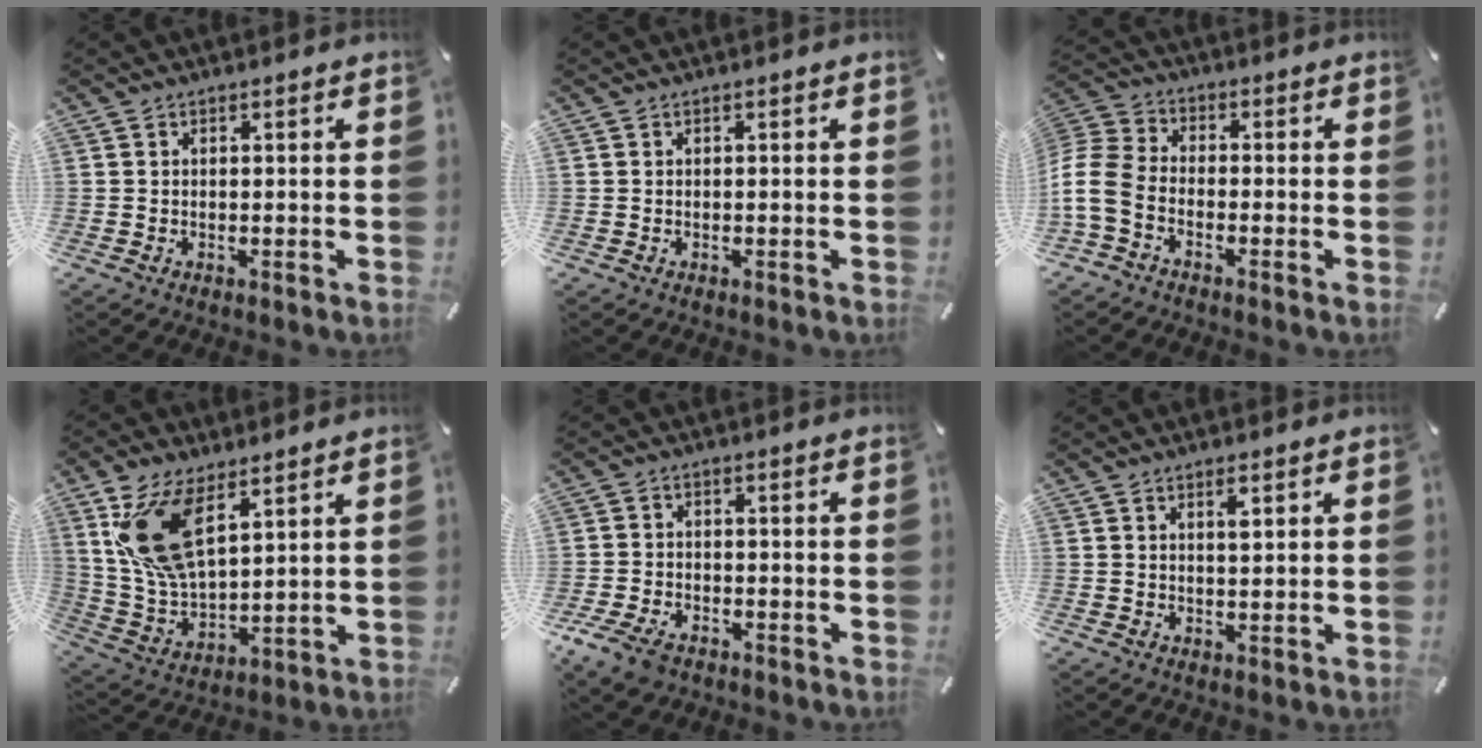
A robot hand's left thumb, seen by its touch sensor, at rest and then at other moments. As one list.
[{"total": 0.0}, {"total": 8.9, "force": [-4.2, 5.7, 5.5], "torque": [-0.130, 0.014, -0.080]}, {"total": 15.6, "force": [8.1, 8.1, 10.6], "torque": [-0.251, -0.019, 0.147]}, {"total": 5.7, "force": [-3.7, 3.3, 2.8], "torque": [-0.073, 0.011, -0.074]}, {"total": 2.3, "force": [1.1, 0.6, 1.9], "torque": [-0.032, -0.002, 0.017]}]